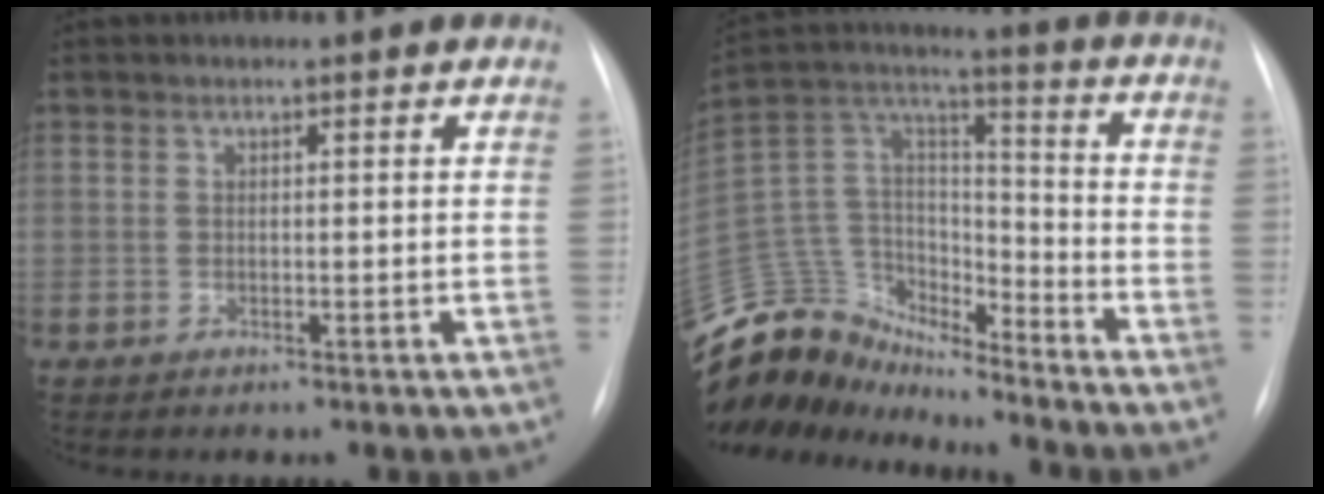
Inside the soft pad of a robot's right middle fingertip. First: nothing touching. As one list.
[{"total": 17.6, "force": [-16.2, 5.9, 3.5], "torque": [-0.079, 0.065, -0.292]}]